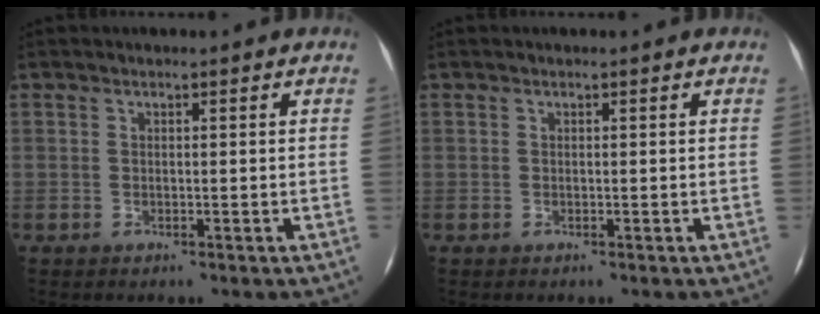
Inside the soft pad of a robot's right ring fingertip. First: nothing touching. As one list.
[{"total": 0.0}]